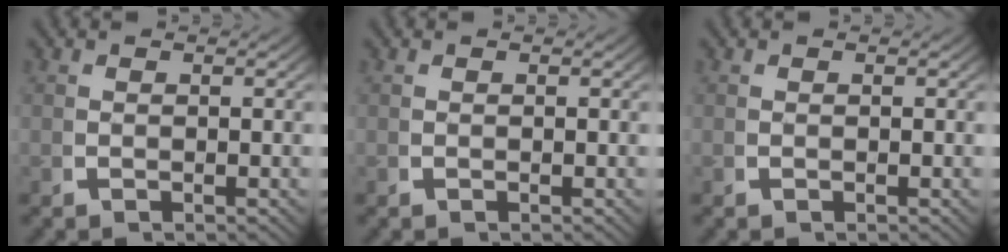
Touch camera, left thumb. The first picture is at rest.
{"total": 0.0}
{"total": 0.0}